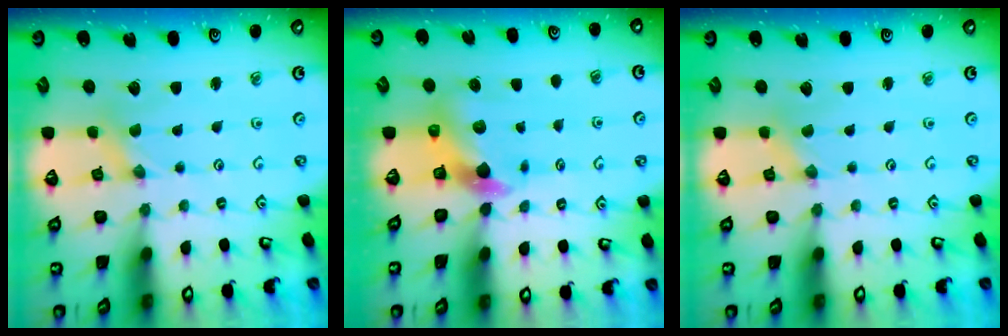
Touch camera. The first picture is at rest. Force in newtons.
{"total": 6.3, "press": 6.3, "slide": 0.9}
{"total": 0.0}